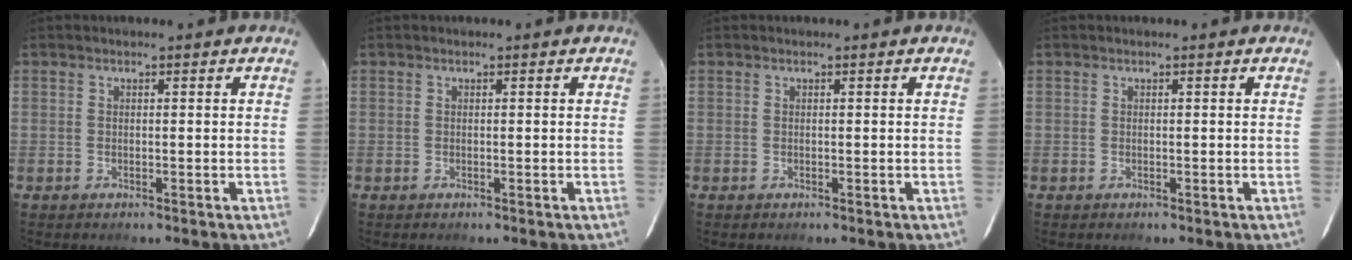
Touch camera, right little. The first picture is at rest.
{"total": 0.0}
{"total": 0.0}
{"total": 0.0}